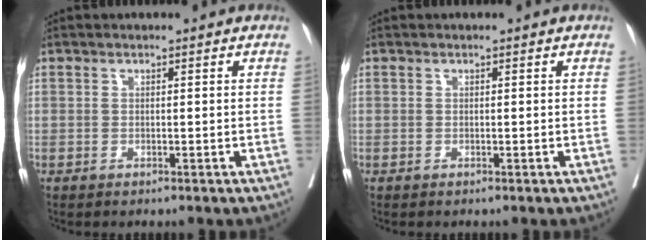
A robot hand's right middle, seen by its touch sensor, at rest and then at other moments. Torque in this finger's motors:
{"motor_torque": [0.00, 0.00, 0.00, 0.00]}